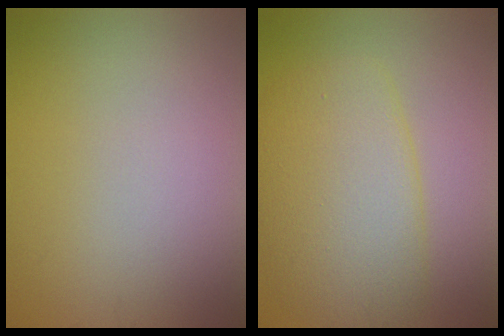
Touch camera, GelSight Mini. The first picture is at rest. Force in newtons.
{"total": 6.5, "press": 6.5, "slide": 0.2}